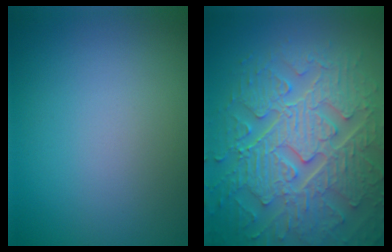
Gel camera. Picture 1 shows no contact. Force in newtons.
{"total": 9.5, "press": 7.0, "slide": 6.5}